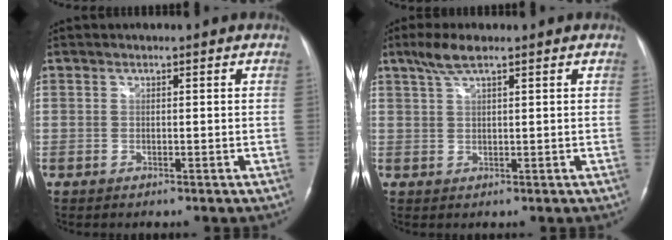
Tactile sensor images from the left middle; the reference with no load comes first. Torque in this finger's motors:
{"motor_torque": [0.47, -0.28, -0.04, 0.05]}